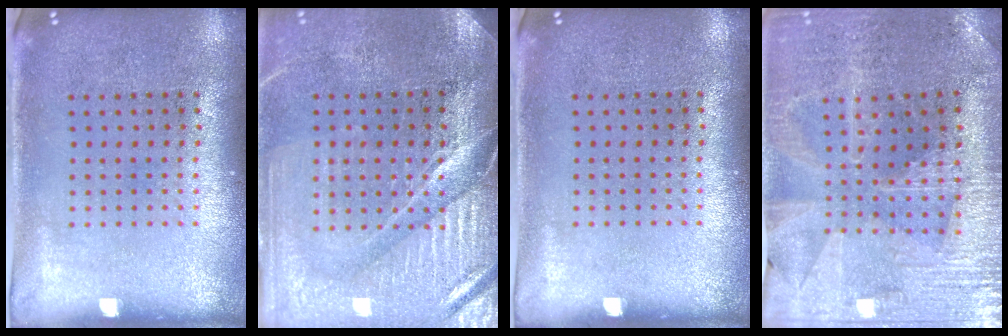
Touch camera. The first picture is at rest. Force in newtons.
{"total": 4.0, "press": 3.8, "slide": 1.5}
{"total": 0.0}
{"total": 2.0, "press": 2.0, "slide": 0.3}